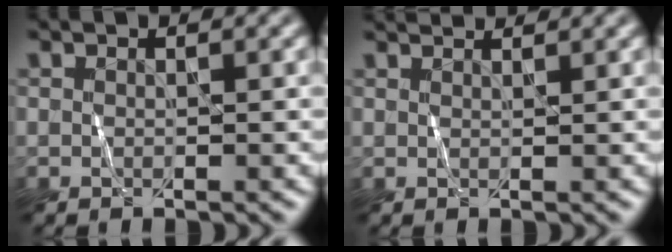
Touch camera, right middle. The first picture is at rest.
{"total": 2.5, "force": [2.3, 0.6, 0.9], "torque": [-0.004, 0.009, 0.013]}